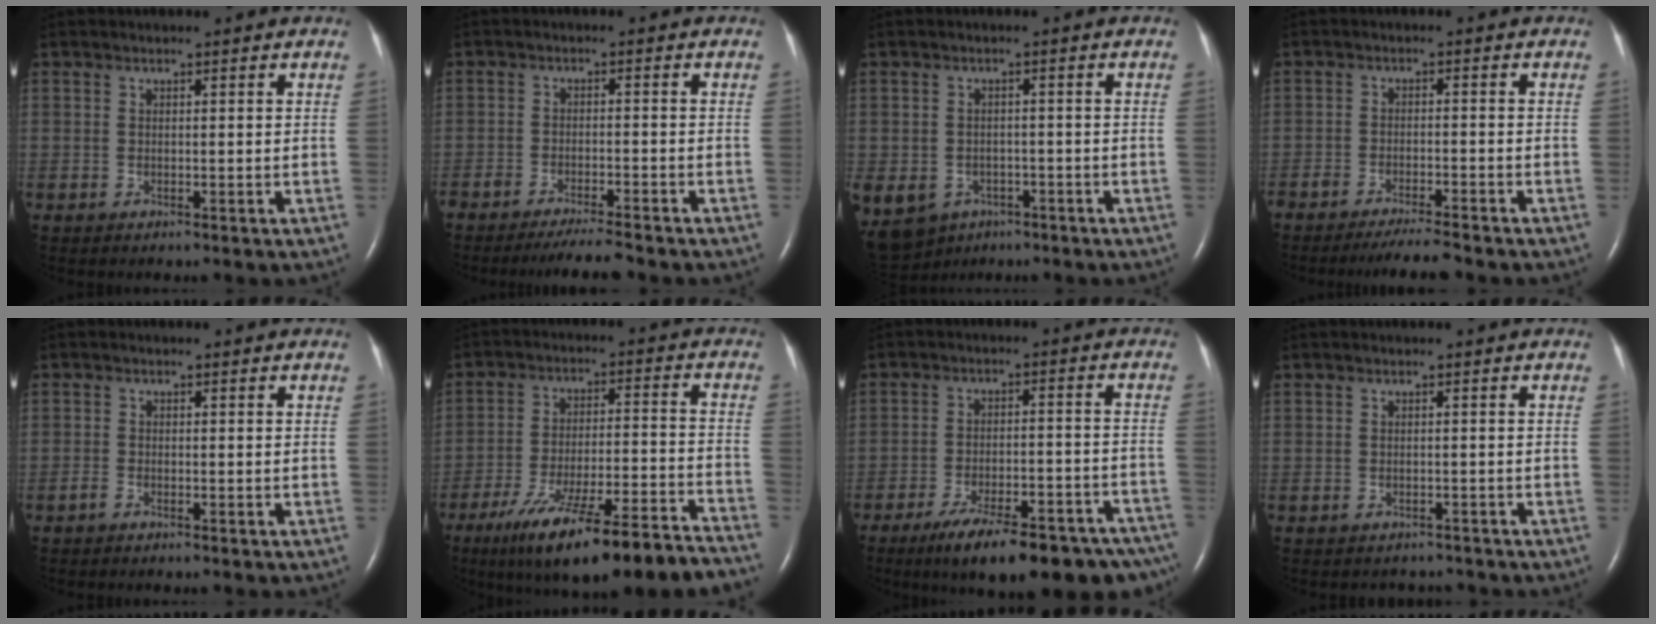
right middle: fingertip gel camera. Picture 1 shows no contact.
{"total": 5.4, "force": [-4.9, 0.1, 2.3], "torque": [-0.036, -0.014, -0.081]}
{"total": 15.3, "force": [-7.8, 11.9, 5.6], "torque": [-0.178, -0.001, -0.100]}
{"total": 5.4, "force": [-4.9, 0.1, 2.3], "torque": [-0.035, -0.014, -0.081]}
{"total": 0.9, "force": [-0.7, 0.4, 0.4], "torque": [-0.013, 0.000, -0.014]}
{"total": 21.2, "force": [-16.8, 1.5, 12.9], "torque": [-0.161, -0.005, -0.258]}
{"total": 20.6, "force": [-15.8, 4.7, 12.4], "torque": [-0.125, 0.008, -0.216]}
{"total": 2.3, "force": [-2.1, 1.0, -0.3], "torque": [0.000, 0.002, -0.027]}